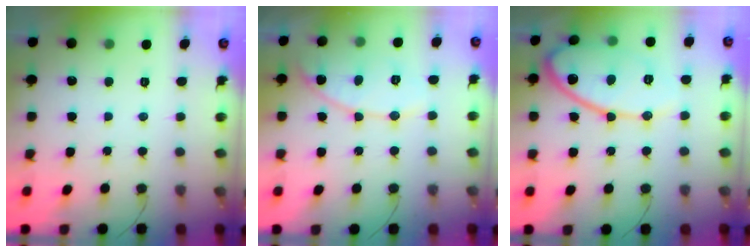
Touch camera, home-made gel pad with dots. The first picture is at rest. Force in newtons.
{"total": 9.3, "press": 9.3, "slide": 0.8}
{"total": 14.1, "press": 14.1, "slide": 0.9}